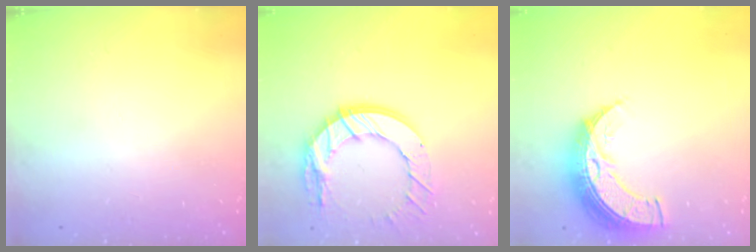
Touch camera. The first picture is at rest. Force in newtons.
{"total": 14.3, "press": 14.2, "slide": 1.4}
{"total": 11.9, "press": 11.8, "slide": 1.0}